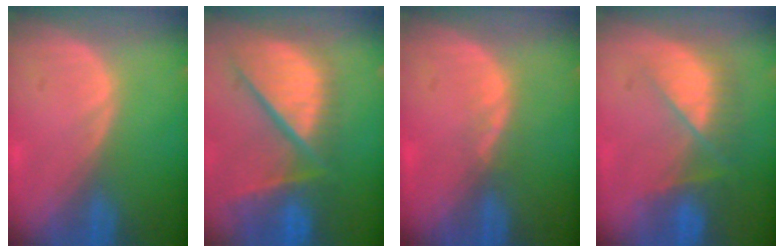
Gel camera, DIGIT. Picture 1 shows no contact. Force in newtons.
{"total": 12.9, "press": 10.7, "slide": 7.2}
{"total": 1.5, "press": 1.2, "slide": 0.8}
{"total": 7.9, "press": 7.2, "slide": 3.1}